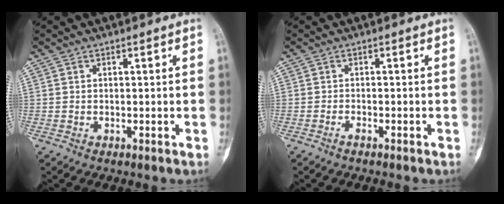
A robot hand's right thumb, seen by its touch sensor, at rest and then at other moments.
{"total": 0.9, "force": [-0.7, 0.2, 0.5], "torque": [-0.012, 0.005, -0.014]}